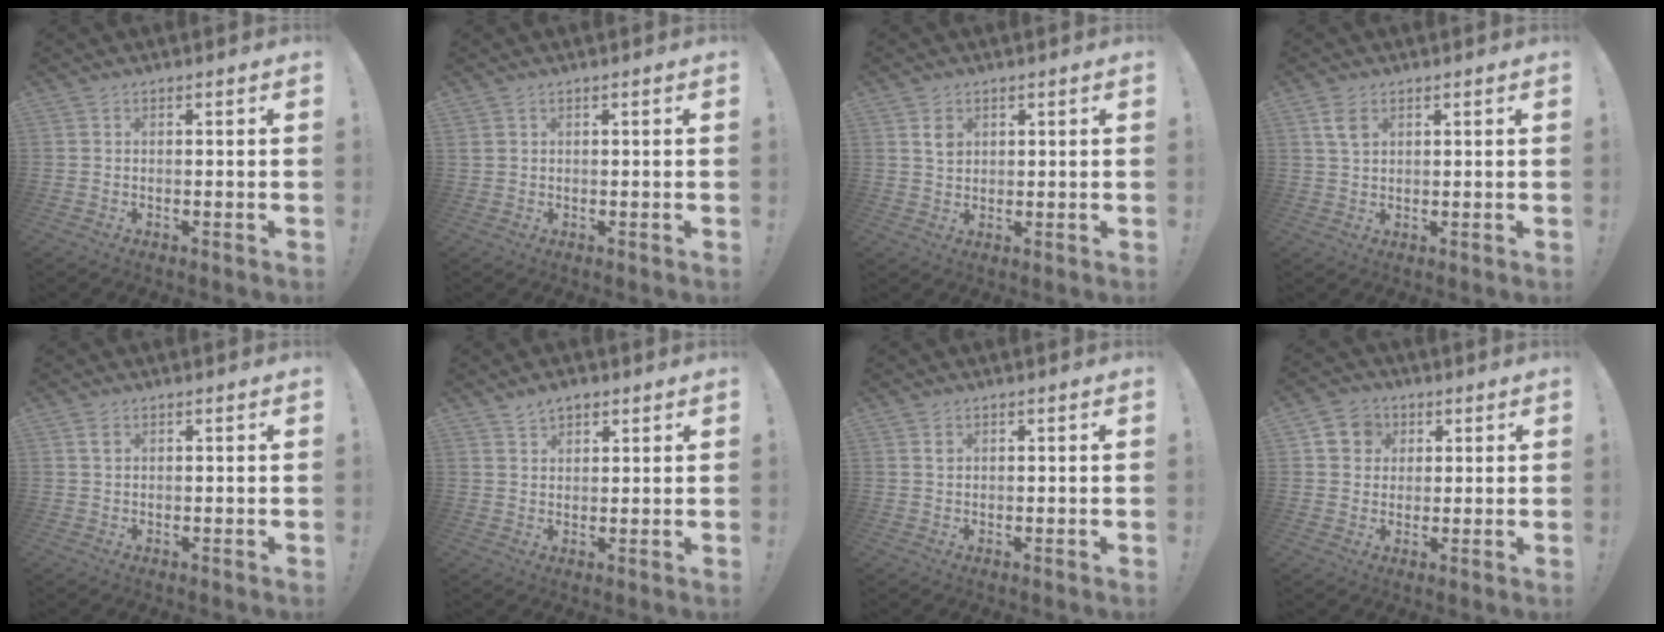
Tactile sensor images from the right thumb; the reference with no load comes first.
{"total": 1.2, "force": [0.7, 0.9, 0.5], "torque": [-0.018, 0.005, 0.015]}
{"total": 3.5, "force": [1.6, 2.7, 1.5], "torque": [-0.008, -0.006, 0.026]}
{"total": 4.4, "force": [2.2, 2.5, 2.9], "torque": [-0.050, -0.005, 0.041]}
{"total": 1.6, "force": [0.9, 0.9, 1.0], "torque": [-0.010, -0.003, 0.015]}
{"total": 4.2, "force": [3.1, 2.5, 1.3], "torque": [-0.012, -0.016, 0.055]}
{"total": 1.1, "force": [0.6, 0.8, 0.4], "torque": [0.001, -0.003, 0.009]}
{"total": 7.4, "force": [2.4, 6.6, 2.1], "torque": [-0.033, -0.007, 0.049]}